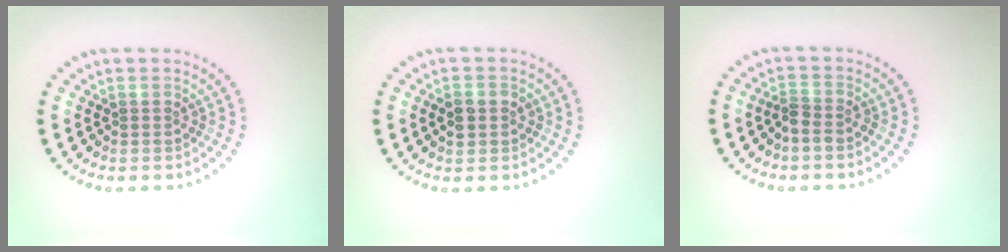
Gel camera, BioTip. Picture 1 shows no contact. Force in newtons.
{"total": 2.0, "press": 2.0, "slide": 0.2}
{"total": 1.4, "press": 1.1, "slide": 0.9}